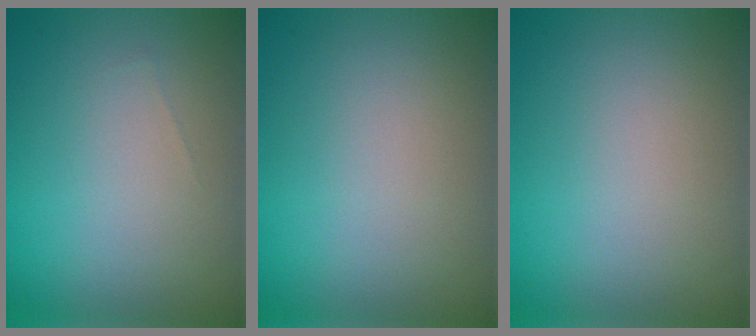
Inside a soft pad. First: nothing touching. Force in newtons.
{"total": 0.0}
{"total": 0.0}